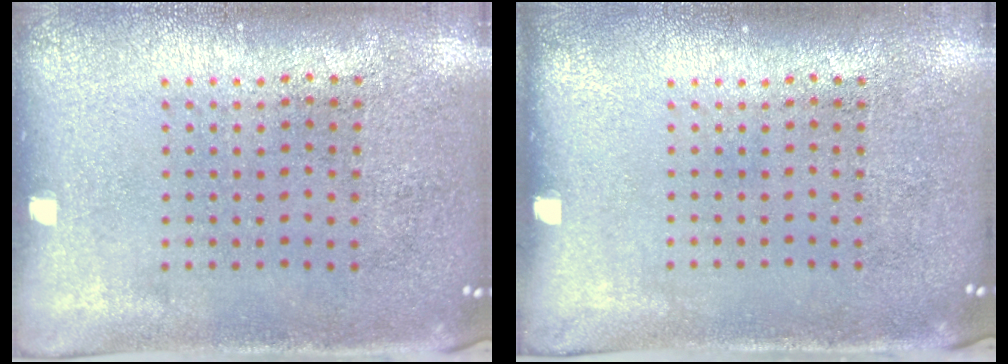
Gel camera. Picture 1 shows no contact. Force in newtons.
{"total": 0.0}